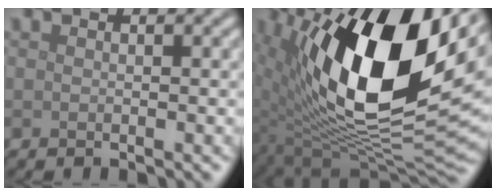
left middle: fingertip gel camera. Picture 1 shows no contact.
{"total": 17.8, "force": [5.2, 8.4, 14.8], "torque": [-0.241, -0.003, 0.085]}